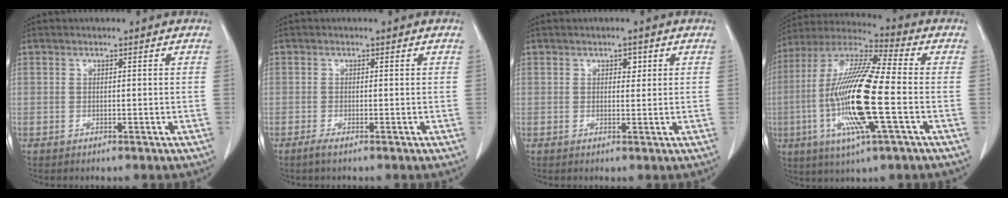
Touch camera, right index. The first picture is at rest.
{"total": 1.2, "force": [-0.8, -0.1, 0.8], "torque": [-0.016, -0.003, -0.018]}
{"total": 1.4, "force": [0.6, 0.9, 0.9], "torque": [-0.011, 0.000, 0.007]}
{"total": 18.1, "force": [-3.4, 1.4, 17.7], "torque": [-0.366, -0.010, -0.069]}